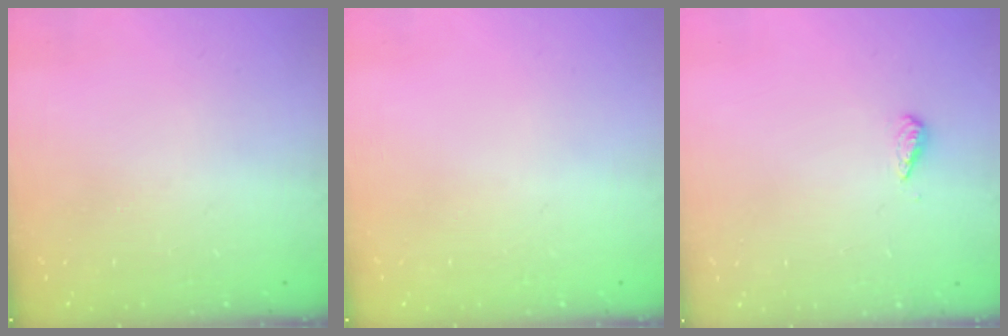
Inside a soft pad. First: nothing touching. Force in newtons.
{"total": 0.0}
{"total": 2.7, "press": 2.6, "slide": 0.4}